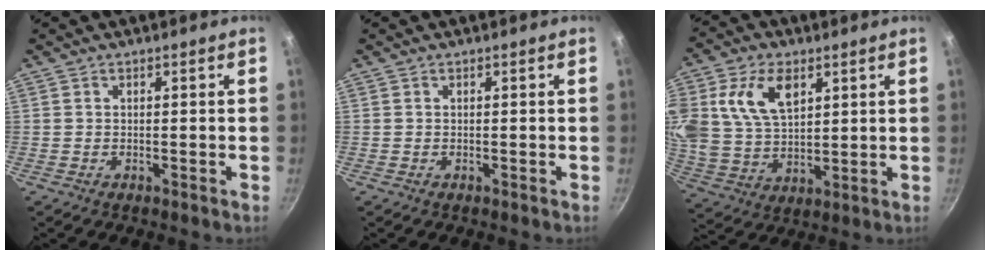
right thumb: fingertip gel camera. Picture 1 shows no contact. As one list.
[{"total": 0.0}, {"total": 14.7, "force": [5.3, 9.4, 10.0], "torque": [-0.177, -0.014, 0.106]}]